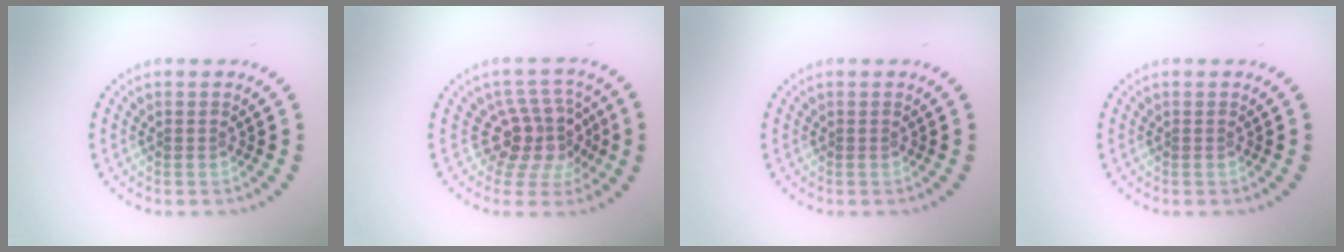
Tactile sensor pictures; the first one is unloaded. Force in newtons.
{"total": 4.1, "press": 3.1, "slide": 2.6}
{"total": 0.0}
{"total": 0.0}